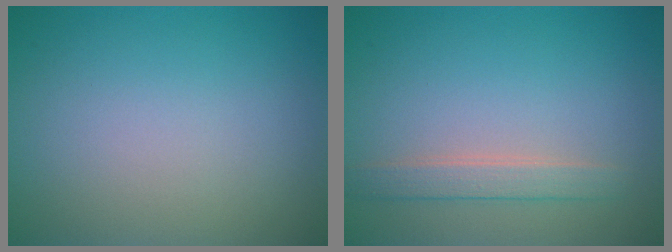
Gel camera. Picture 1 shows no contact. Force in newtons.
{"total": 2.0, "press": 2.0, "slide": 0.2}